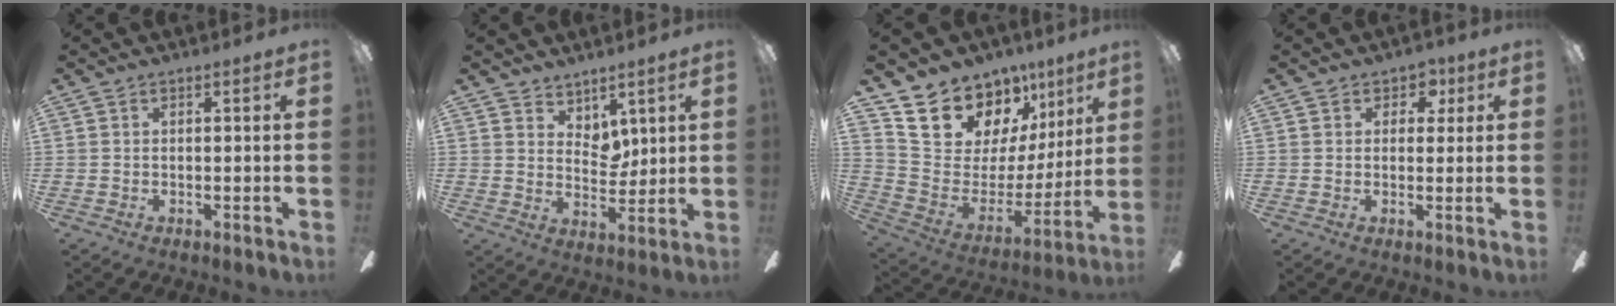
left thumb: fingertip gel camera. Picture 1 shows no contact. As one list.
[{"total": 5.4, "force": [3.9, 3.5, 1.5], "torque": [-0.022, -0.024, 0.072]}, {"total": 18.5, "force": [13.6, 11.0, 5.8], "torque": [-0.104, -0.101, 0.264]}, {"total": 4.1, "force": [2.0, 3.1, 1.8], "torque": [-0.010, -0.003, 0.029]}]